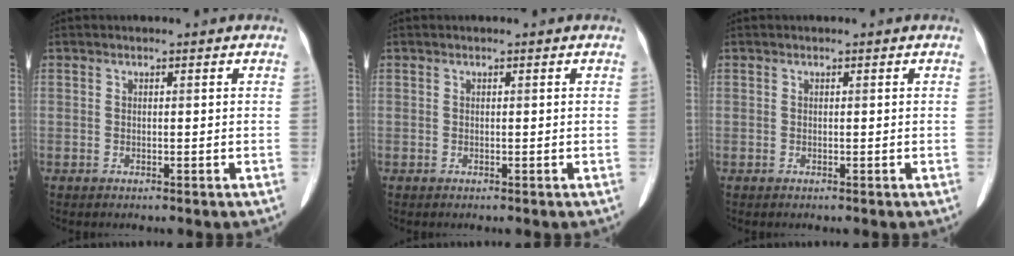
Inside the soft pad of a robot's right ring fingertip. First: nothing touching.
{"total": 0.0}
{"total": 0.0}